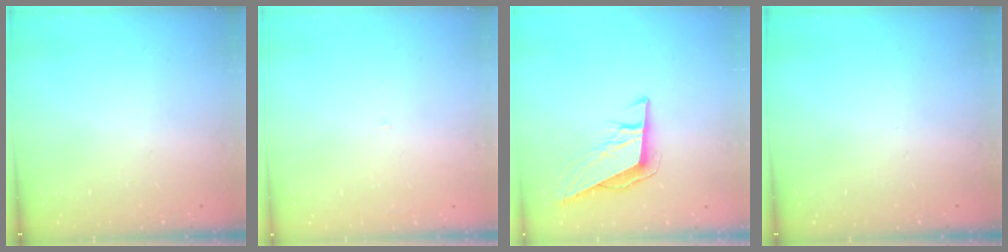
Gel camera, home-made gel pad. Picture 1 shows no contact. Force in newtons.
{"total": 2.0, "press": 2.0, "slide": 0.1}
{"total": 10.2, "press": 9.6, "slide": 3.5}
{"total": 0.0}